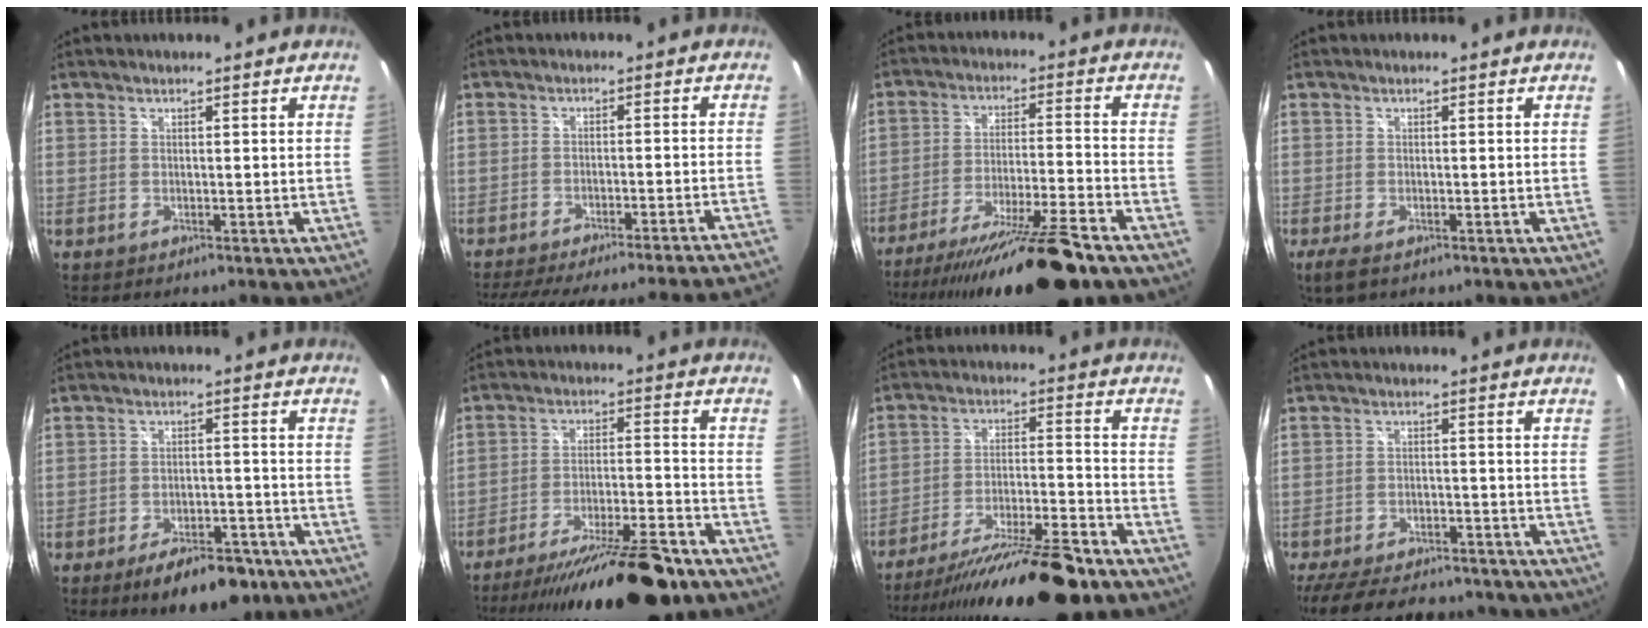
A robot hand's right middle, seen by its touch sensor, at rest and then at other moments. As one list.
[{"total": 22.8, "force": [-20.9, -1.0, 9.0], "torque": [-0.143, -0.028, -0.291]}, {"total": 20.1, "force": [-16.5, 0.9, 11.5], "torque": [-0.212, -0.039, -0.261]}, {"total": 3.6, "force": [-2.3, 1.4, 2.4], "torque": [-0.051, -0.014, -0.039]}, {"total": 10.5, "force": [-7.4, 4.4, 6.0], "torque": [-0.107, 0.002, -0.102]}, {"total": 21.9, "force": [-17.7, 4.2, 12.1], "torque": [-0.216, -0.036, -0.264]}, {"total": 20.9, "force": [-17.0, 2.4, 11.9], "torque": [-0.219, -0.042, -0.268]}, {"total": 21.9, "force": [-17.9, 7.8, 10.1], "torque": [-0.211, -0.018, -0.248]}]